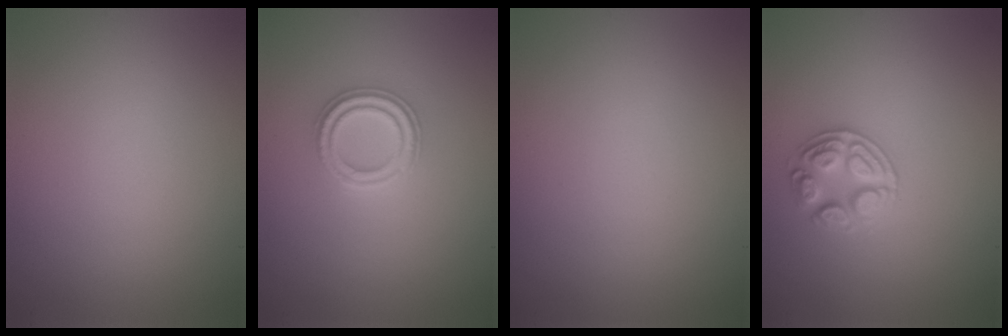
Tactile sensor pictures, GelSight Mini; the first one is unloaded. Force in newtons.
{"total": 2.6, "press": 2.6, "slide": 0.4}
{"total": 0.0}
{"total": 2.6, "press": 2.6, "slide": 0.6}